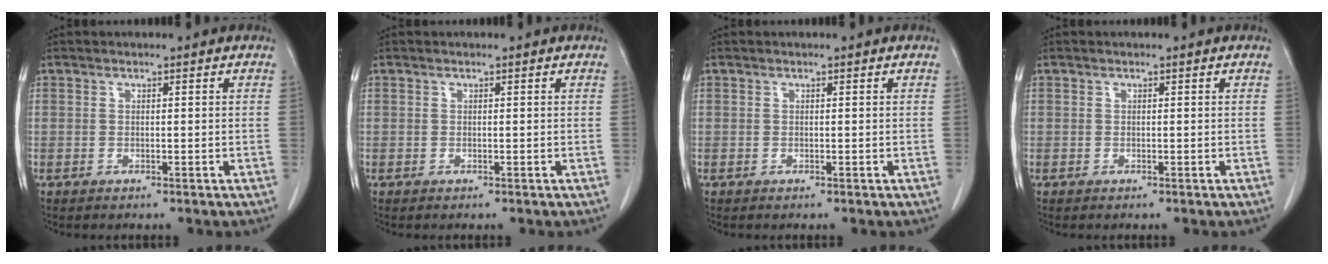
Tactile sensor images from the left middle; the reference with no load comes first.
{"total": 0.0}
{"total": 0.0}
{"total": 0.0}